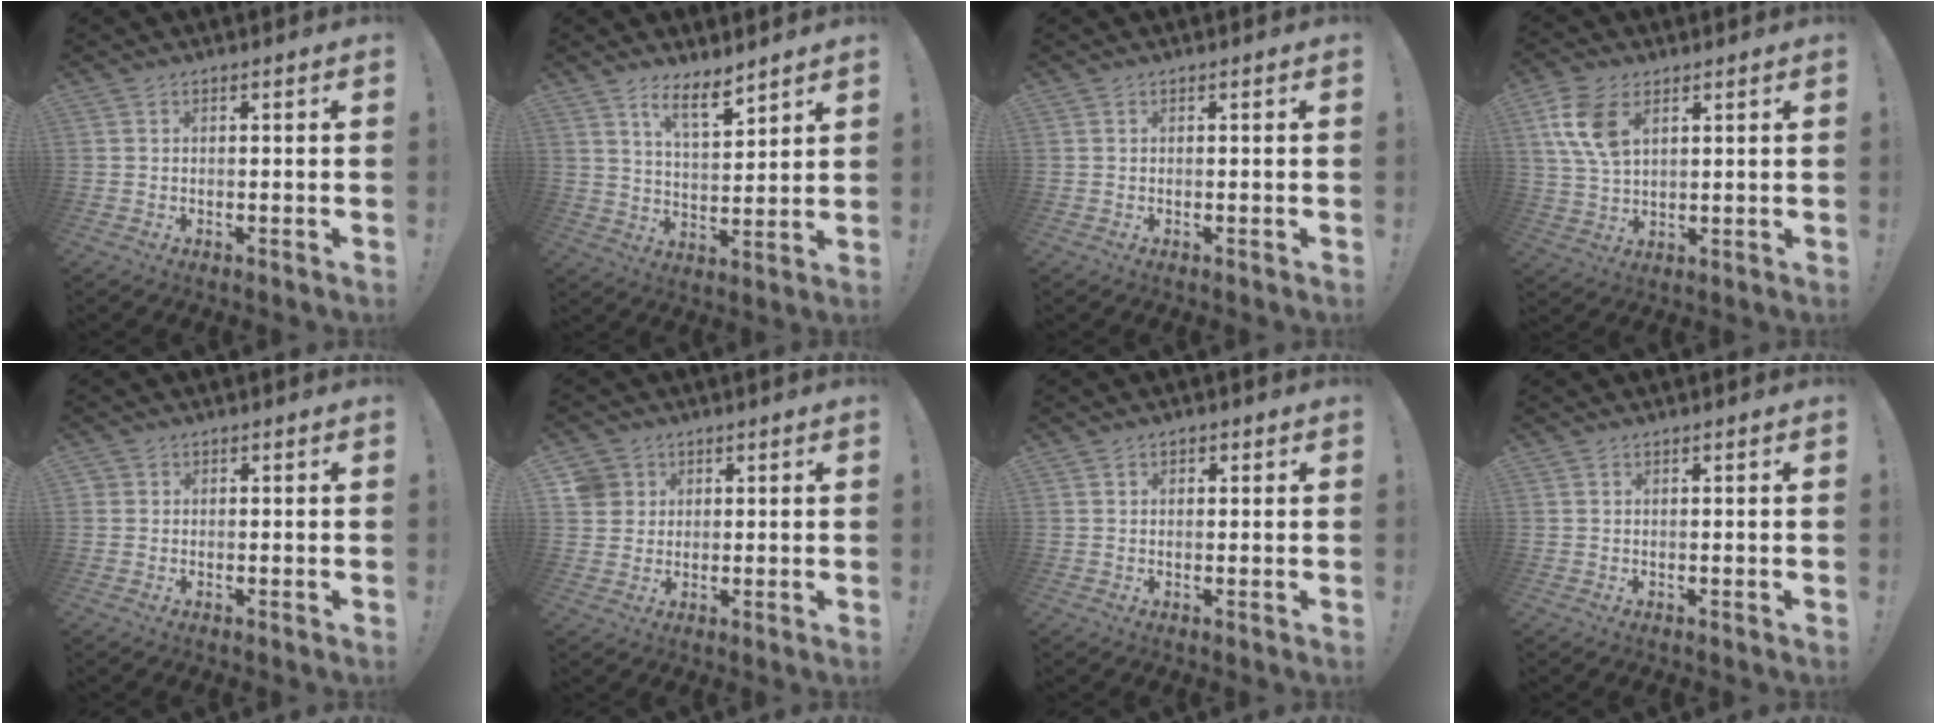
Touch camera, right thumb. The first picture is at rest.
{"total": 8.7, "force": [6.6, 2.4, 5.2], "torque": [-0.084, -0.047, 0.116]}
{"total": 0.0}
{"total": 11.0, "force": [4.8, 6.5, 7.4], "torque": [-0.158, -0.008, 0.091]}
{"total": 1.2, "force": [0.5, 1.0, 0.3], "torque": [-0.013, 0.004, 0.012]}
{"total": 5.3, "force": [1.9, 4.9, 1.0], "torque": [-0.017, -0.004, 0.039]}
{"total": 1.1, "force": [0.4, 0.9, 0.5], "torque": [-0.004, 0.000, 0.007]}
{"total": 0.0}